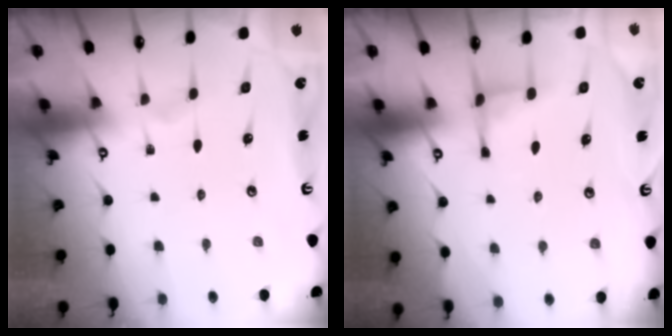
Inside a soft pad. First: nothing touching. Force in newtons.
{"total": 3.8, "press": 3.7, "slide": 0.9}